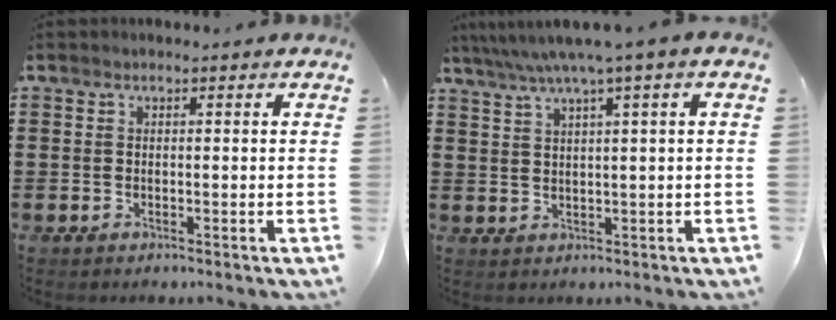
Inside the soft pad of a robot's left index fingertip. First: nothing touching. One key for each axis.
{"total": 4.0, "fx": 2.1, "fy": -0.6, "fz": 3.3, "tx": -0.071, "ty": -0.006, "tz": 0.032}